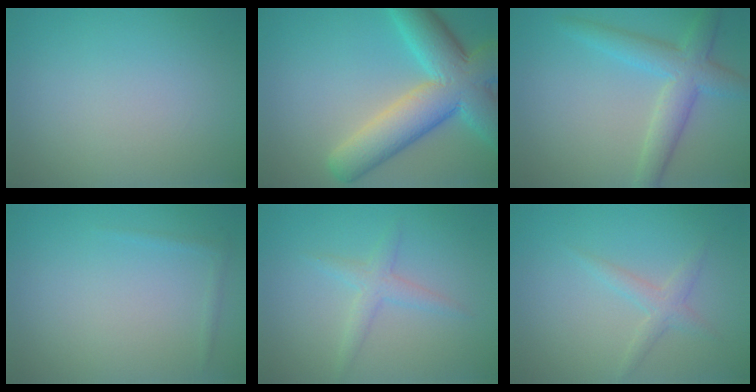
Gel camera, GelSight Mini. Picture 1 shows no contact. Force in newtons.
{"total": 10.1, "press": 10.0, "slide": 0.6}
{"total": 4.6, "press": 4.6, "slide": 0.0}
{"total": 0.6, "press": 0.6, "slide": 0.1}
{"total": 2.0, "press": 2.0, "slide": 0.1}
{"total": 1.8, "press": 1.8, "slide": 0.1}